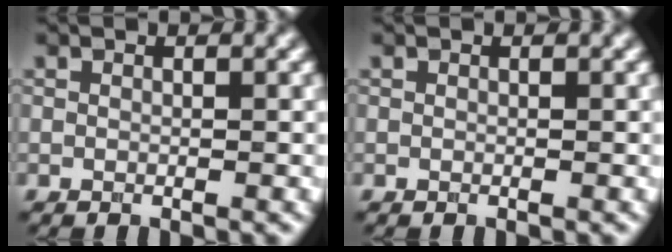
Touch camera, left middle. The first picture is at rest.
{"total": 0.0}